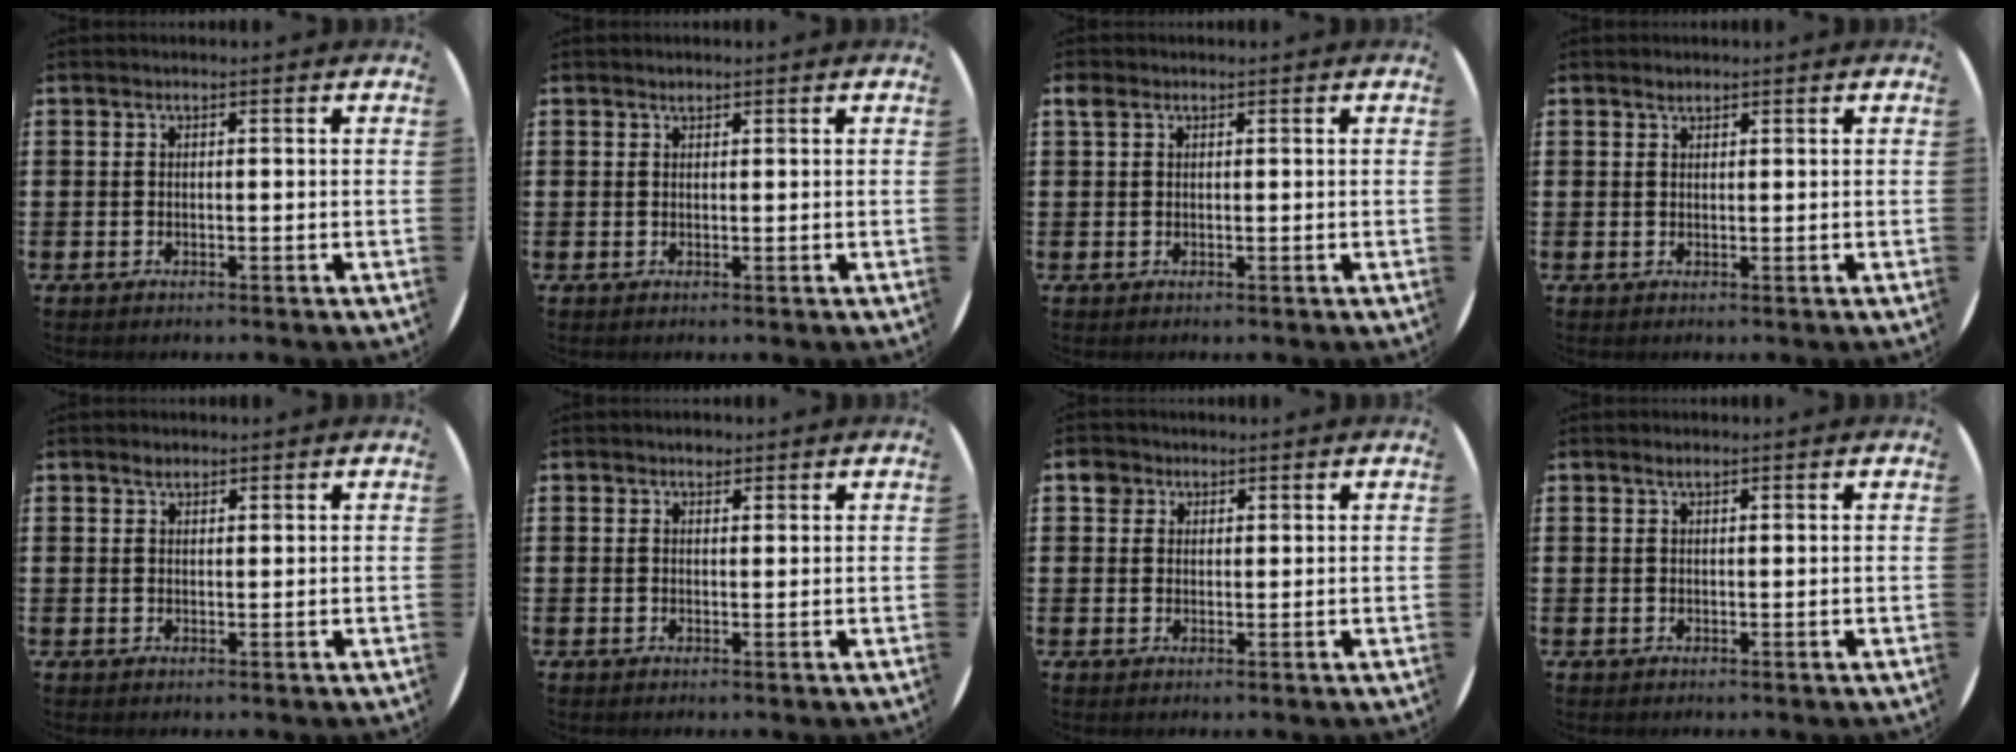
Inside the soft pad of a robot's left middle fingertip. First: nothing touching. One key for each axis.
{"total": 0.6, "fx": 0.5, "fy": 0.3, "fz": 0.1, "tx": -0.001, "ty": 0.003, "tz": 0.009}
{"total": 0.9, "fx": 0.5, "fy": 0.6, "fz": 0.4, "tx": -0.009, "ty": 0.005, "tz": 0.010}
{"total": 0.7, "fx": 0.7, "fy": 0.3, "fz": 0.1, "tx": -0.003, "ty": 0.002, "tz": 0.013}
{"total": 1.1, "fx": 1.0, "fy": 0.5, "fz": 0.3, "tx": 0.001, "ty": -0.001, "tz": 0.017}
{"total": 1.1, "fx": 1.0, "fy": 0.4, "fz": 0.1, "tx": 0.006, "ty": 0.001, "tz": 0.017}
{"total": 2.3, "fx": 1.6, "fy": 1.6, "fz": 0.3, "tx": 0.008, "ty": 0.000, "tz": 0.029}
{"total": 0.7, "fx": 0.6, "fy": 0.1, "fz": 0.4, "tx": -0.008, "ty": 0.002, "tz": 0.011}